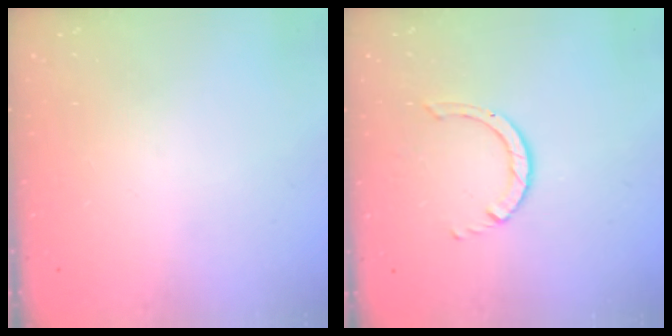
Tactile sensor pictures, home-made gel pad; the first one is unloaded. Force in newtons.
{"total": 1.4, "press": 1.4, "slide": 0.2}